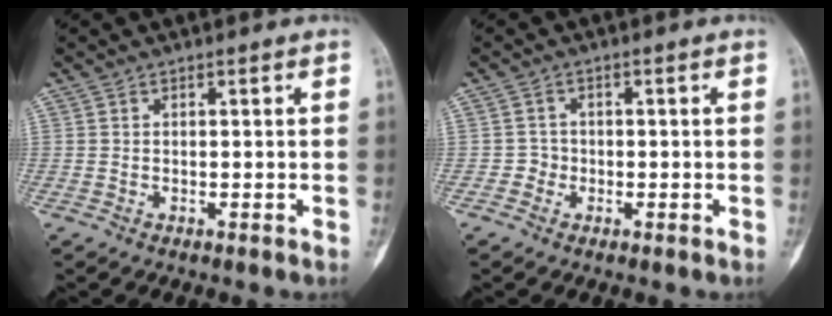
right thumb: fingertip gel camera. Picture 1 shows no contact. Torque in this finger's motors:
{"motor_torque": [-0.25, 0.08, 0.21, -0.09, -0.09]}